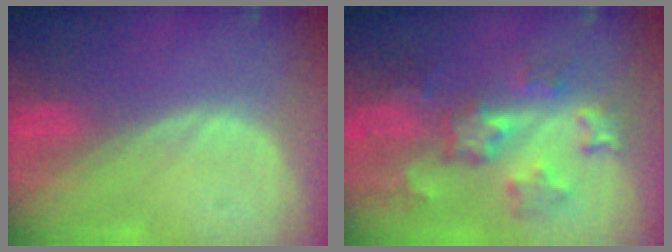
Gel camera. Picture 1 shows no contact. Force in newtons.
{"total": 8.8, "press": 7.8, "slide": 4.0}